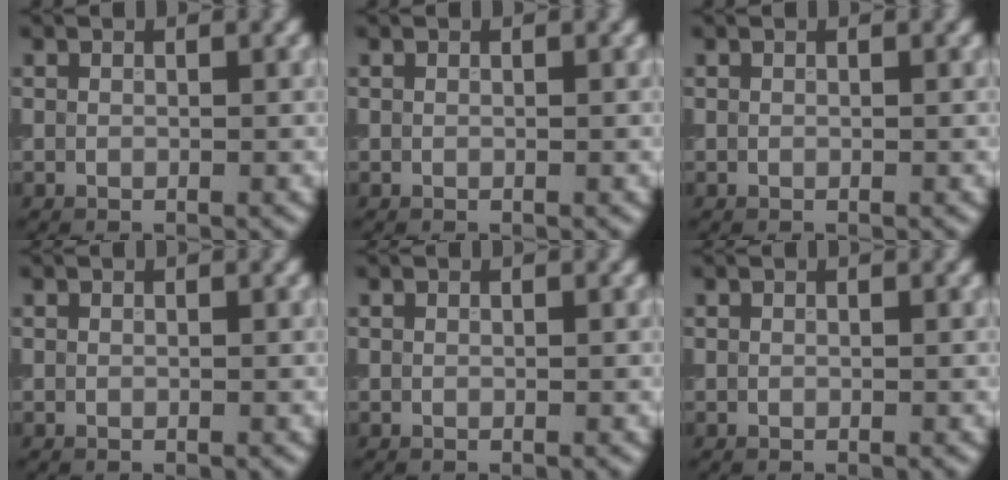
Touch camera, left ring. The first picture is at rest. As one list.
[{"total": 0.0}, {"total": 0.0}, {"total": 0.0}, {"total": 0.0}, {"total": 0.0}]